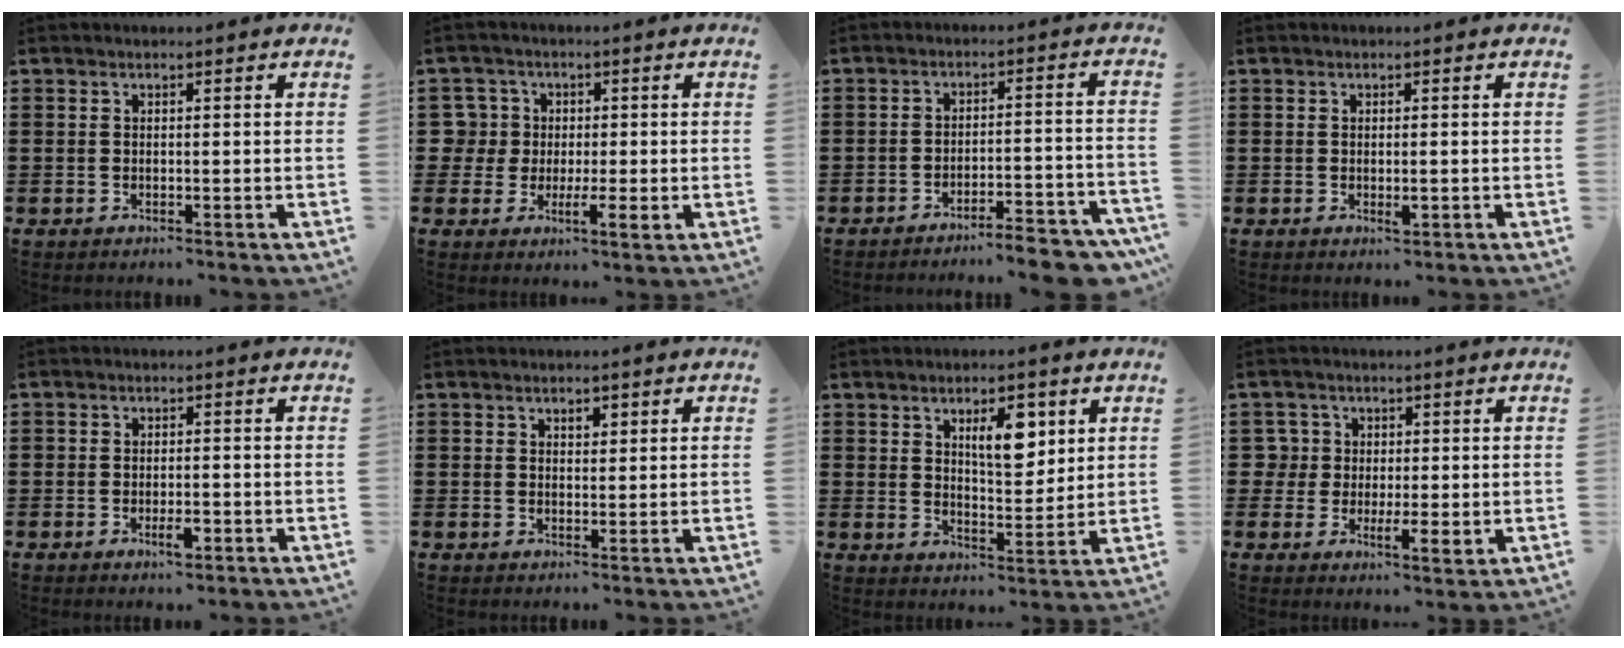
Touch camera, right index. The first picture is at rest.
{"total": 4.9, "force": [0.2, 4.4, 2.0], "torque": [-0.062, 0.012, 0.003]}
{"total": 6.2, "force": [-5.8, 0.2, 2.3], "torque": [-0.032, -0.003, -0.107]}
{"total": 1.5, "force": [-0.2, 0.4, 1.4], "torque": [-0.025, -0.002, -0.003]}
{"total": 2.5, "force": [-1.2, 1.0, 1.9], "torque": [-0.034, 0.002, -0.022]}
{"total": 1.4, "force": [0.8, 0.8, 0.7], "torque": [-0.016, 0.005, 0.015]}
{"total": 7.2, "force": [3.2, 3.2, 5.7], "torque": [-0.089, -0.002, 0.047]}
{"total": 4.2, "force": [0.7, 3.6, 2.0], "torque": [-0.043, 0.011, 0.012]}